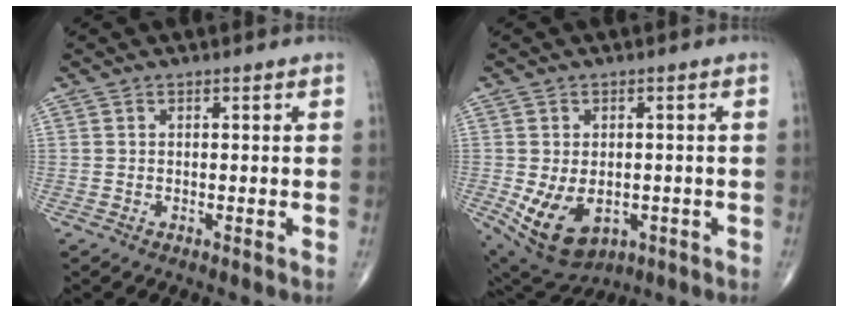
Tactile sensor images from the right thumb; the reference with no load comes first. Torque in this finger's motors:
{"motor_torque": [-0.23, 0.62, 0.84, 0.11, 0.30]}